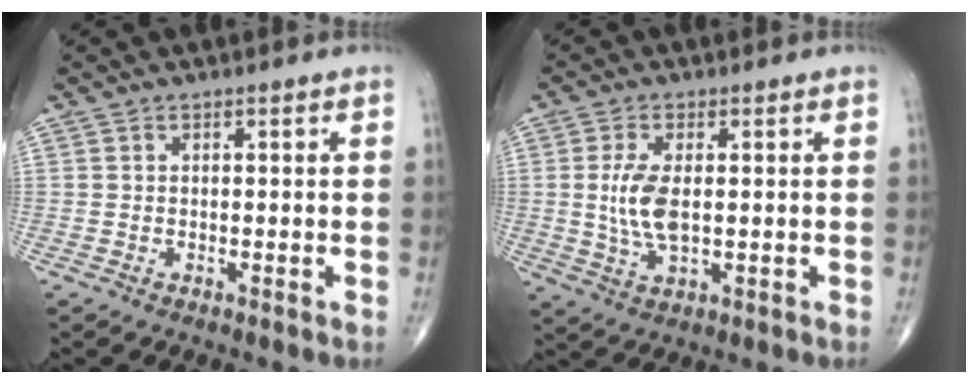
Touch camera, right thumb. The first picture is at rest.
{"total": 7.1, "force": [0.4, 3.3, 6.4], "torque": [-0.136, -0.008, 0.011]}